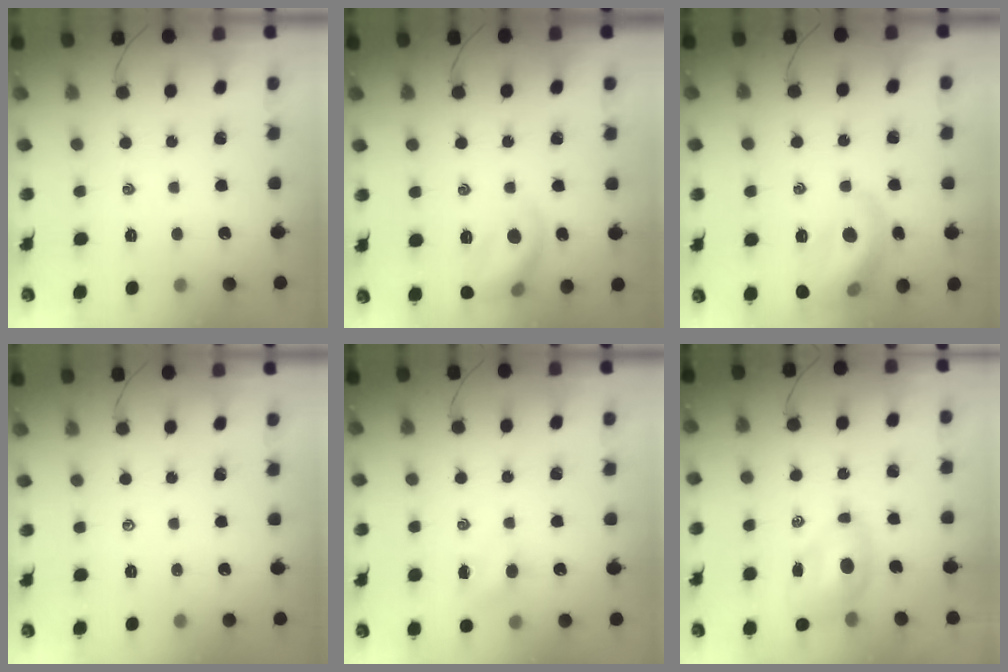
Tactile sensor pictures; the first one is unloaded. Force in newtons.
{"total": 11.9, "press": 11.9, "slide": 1.2}
{"total": 14.7, "press": 14.7, "slide": 1.3}
{"total": 0.0}
{"total": 4.1, "press": 3.9, "slide": 1.2}
{"total": 7.0, "press": 6.8, "slide": 1.4}